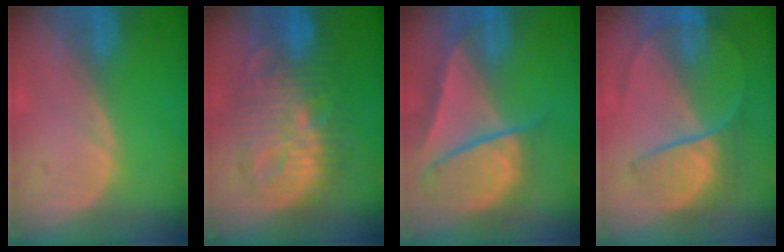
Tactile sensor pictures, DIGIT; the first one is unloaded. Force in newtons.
{"total": 11.1, "press": 11.1, "slide": 0.7}
{"total": 9.4, "press": 8.1, "slide": 4.8}
{"total": 6.9, "press": 6.6, "slide": 1.7}